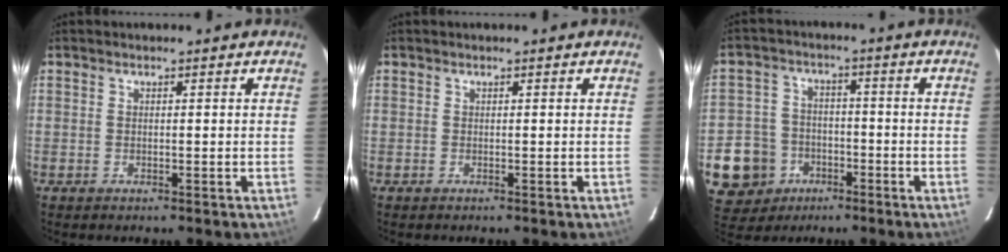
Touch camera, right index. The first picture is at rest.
{"total": 0.0}
{"total": 11.5, "force": [-4.6, 10.2, 2.6], "torque": [-0.103, 0.027, -0.062]}